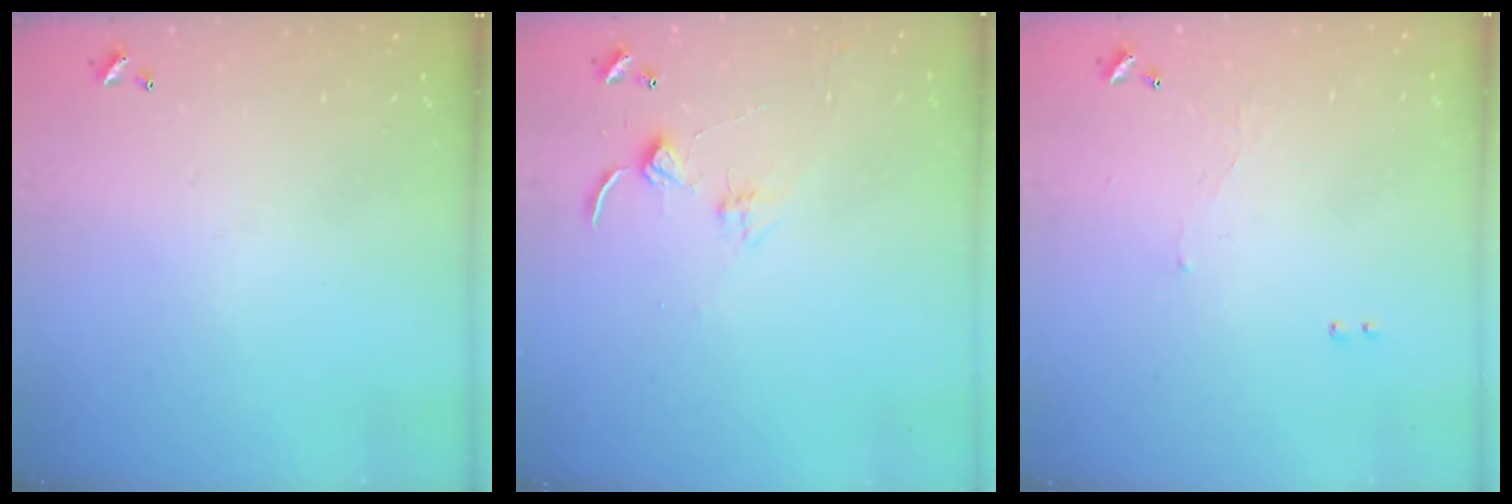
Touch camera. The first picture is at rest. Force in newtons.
{"total": 2.4, "press": 2.3, "slide": 0.4}
{"total": 1.3, "press": 1.2, "slide": 0.5}